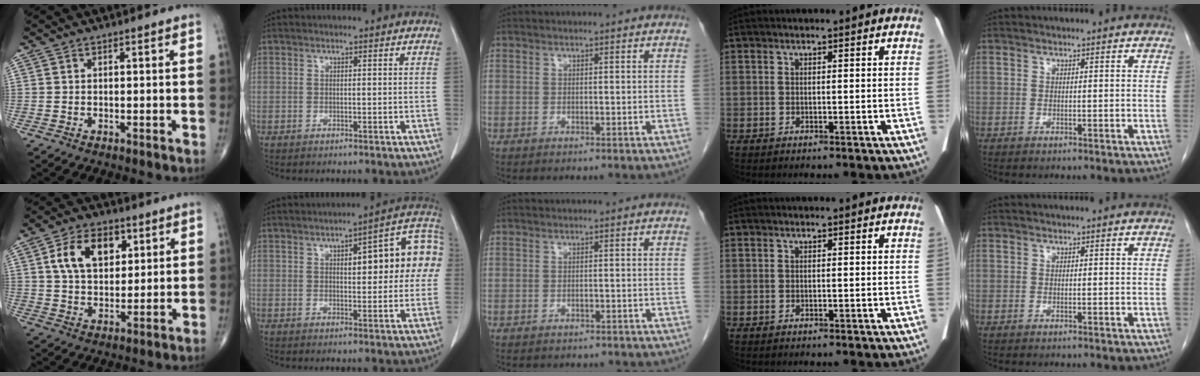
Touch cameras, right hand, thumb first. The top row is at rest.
{"thumb": {"total": 11.5, "force": [4.0, 7.4, 7.9], "torque": [-0.108, -0.007, 0.070]}, "index": {"total": 13.4, "force": [2.4, 3.9, 12.6], "torque": [-0.153, 0.040, 0.027]}, "middle": {"total": 5.1, "force": [-4.4, 1.8, 1.6], "torque": [-0.019, 0.000, -0.048]}}